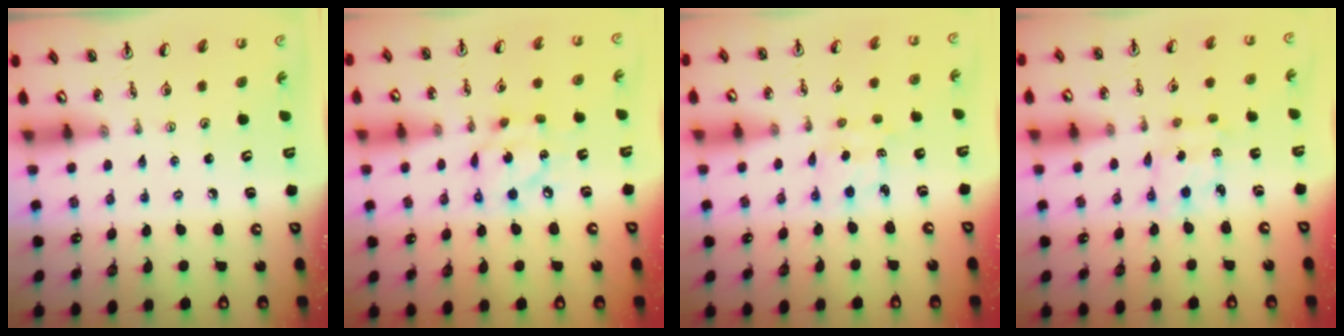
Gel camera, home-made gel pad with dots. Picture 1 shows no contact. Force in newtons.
{"total": 10.6, "press": 10.6, "slide": 0.6}
{"total": 2.4, "press": 2.4, "slide": 0.3}
{"total": 2.3, "press": 2.2, "slide": 0.7}